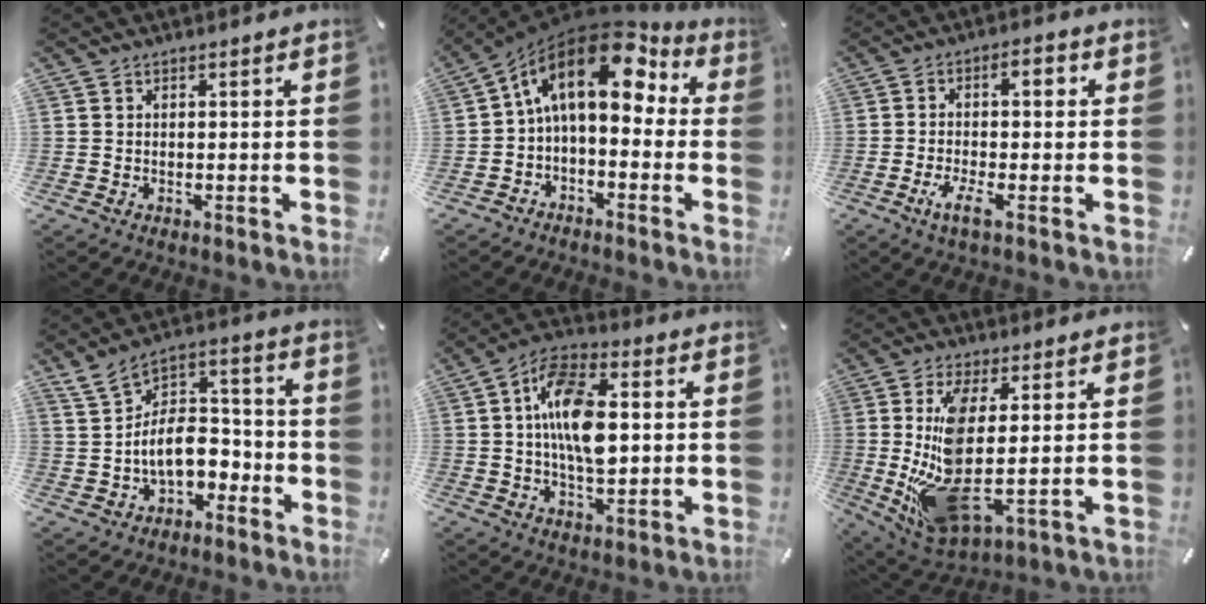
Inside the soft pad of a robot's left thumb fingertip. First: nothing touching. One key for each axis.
{"total": 16.0, "fx": 4.5, "fy": 9.6, "fz": 12.0, "tx": -0.200, "ty": -0.026, "tz": 0.071}
{"total": 7.8, "fx": -1.4, "fy": 2.4, "fz": 7.3, "tx": -0.128, "ty": -0.003, "tz": -0.033}
{"total": 11.3, "fx": -2.4, "fy": 7.8, "fz": 7.8, "tx": -0.126, "ty": 0.020, "tz": -0.042}
{"total": 14.4, "fx": 1.3, "fy": 7.9, "fz": 11.9, "tx": -0.218, "ty": 0.005, "tz": 0.019}
{"total": 15.0, "fx": 1.7, "fy": 5.7, "fz": 13.8, "tx": -0.290, "ty": -0.024, "tz": 0.029}